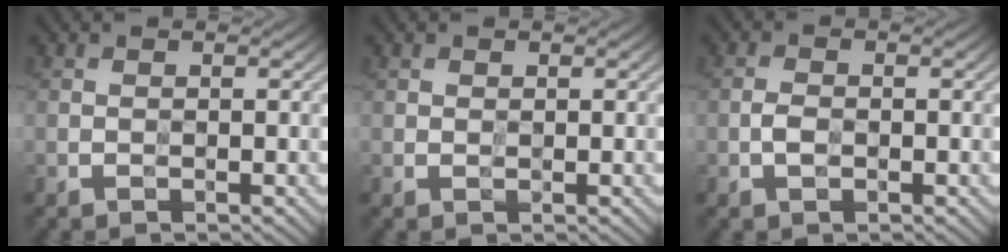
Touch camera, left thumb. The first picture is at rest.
{"total": 0.6, "force": [0.4, 0.4, 0.2], "torque": [-0.004, -0.003, 0.007]}
{"total": 1.7, "force": [-0.5, 1.0, 1.2], "torque": [-0.028, 0.002, -0.012]}